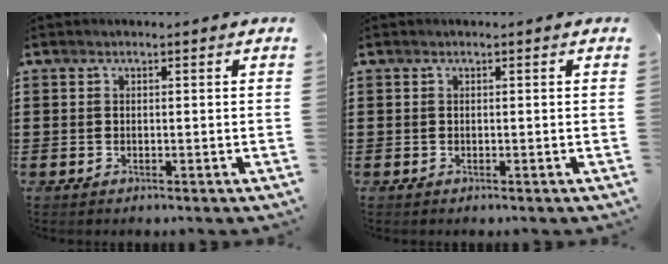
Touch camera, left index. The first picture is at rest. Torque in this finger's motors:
{"motor_torque": [0.00, 0.00, 0.00, 0.00]}